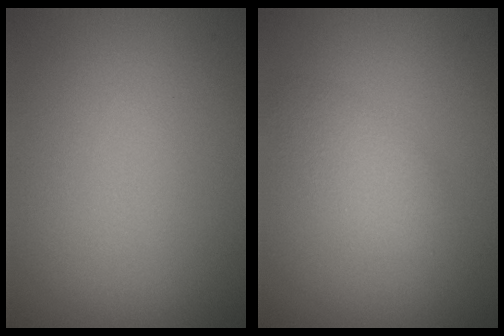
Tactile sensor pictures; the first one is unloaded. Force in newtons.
{"total": 2.2, "press": 2.2, "slide": 0.0}